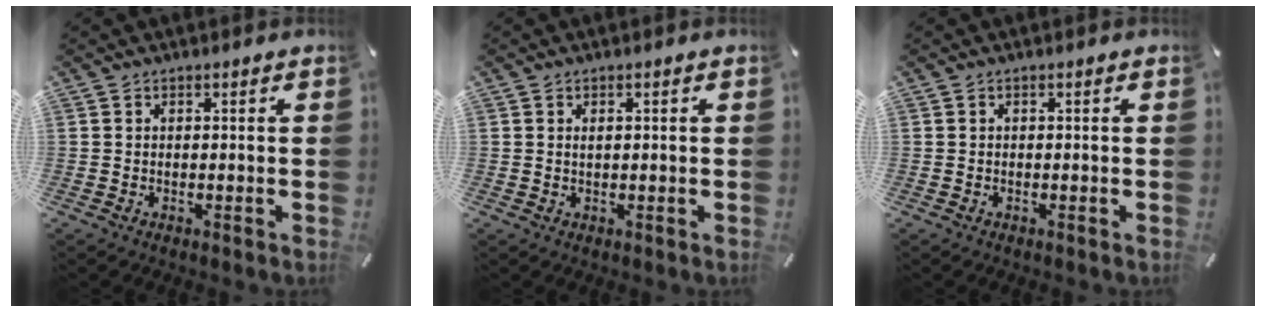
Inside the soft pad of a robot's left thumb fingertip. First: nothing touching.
{"total": 1.2, "force": [0.3, 0.5, 1.0], "torque": [-0.021, 0.003, 0.004]}
{"total": 0.0}